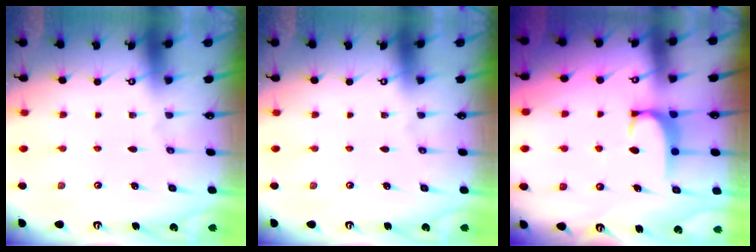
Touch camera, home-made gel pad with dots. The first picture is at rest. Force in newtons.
{"total": 0.0}
{"total": 1.7, "press": 1.7, "slide": 0.5}